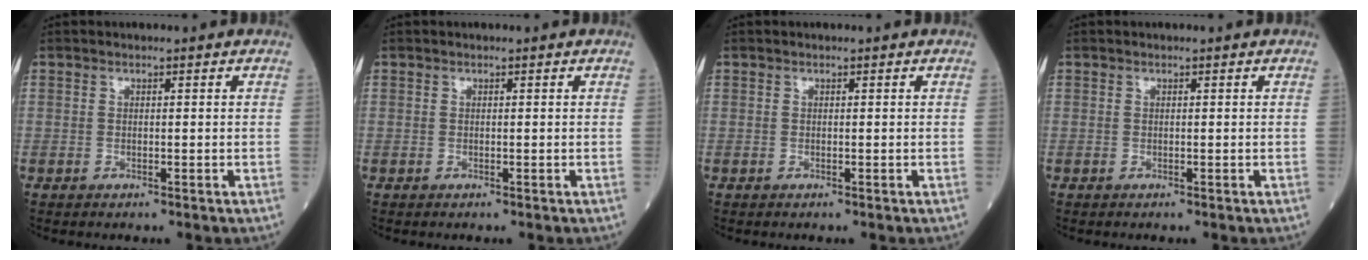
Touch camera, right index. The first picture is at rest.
{"total": 0.0}
{"total": 0.0}
{"total": 0.0}